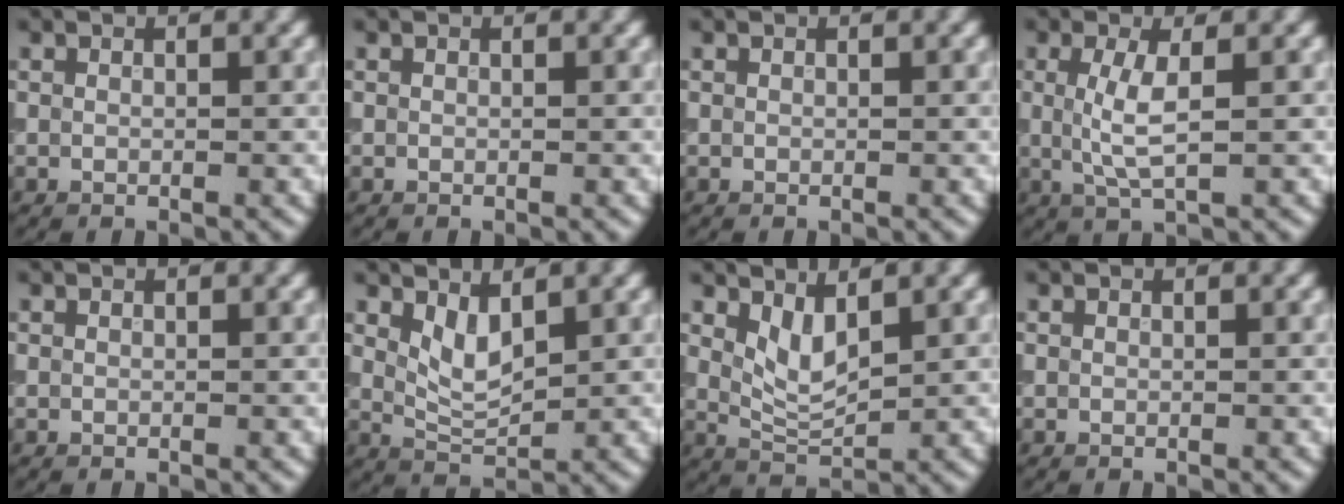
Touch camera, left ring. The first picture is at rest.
{"total": 0.0}
{"total": 0.0}
{"total": 3.2, "force": [0.3, 0.8, 3.1], "torque": [-0.071, -0.001, 0.005]}
{"total": 0.0}
{"total": 2.8, "force": [1.2, 1.2, 2.2], "torque": [-0.046, -0.007, 0.027]}
{"total": 2.9, "force": [1.3, 1.1, 2.3], "torque": [-0.050, -0.008, 0.030]}
{"total": 0.0}